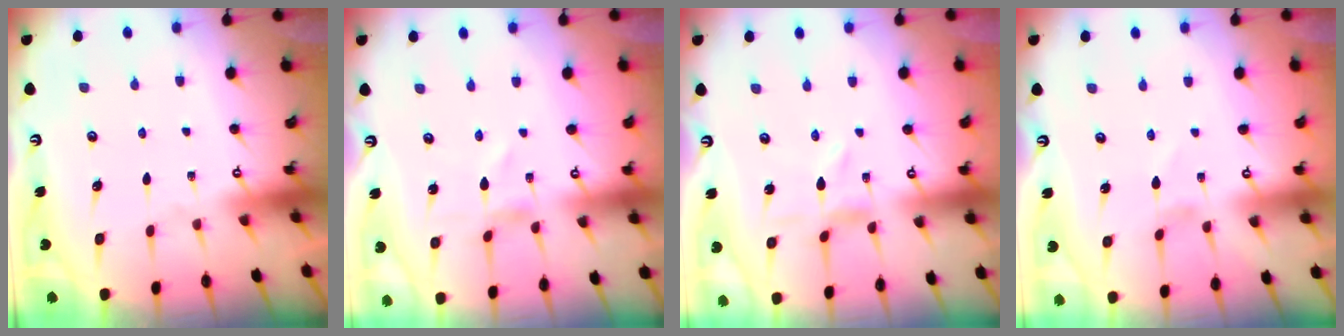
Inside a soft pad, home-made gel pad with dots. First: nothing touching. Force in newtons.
{"total": 0.8, "press": 0.8, "slide": 0.1}
{"total": 0.5, "press": 0.5, "slide": 0.2}
{"total": 0.7, "press": 0.7, "slide": 0.2}